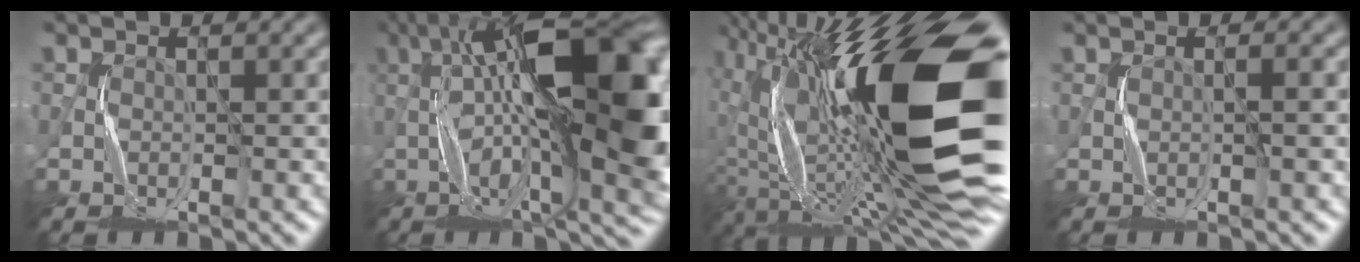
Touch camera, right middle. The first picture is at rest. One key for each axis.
{"total": 20.1, "fx": 1.1, "fy": 7.1, "fz": 18.7, "tx": -0.288, "ty": 0.035, "tz": 0.013}
{"total": 21.8, "fx": -0.2, "fy": 7.2, "fz": 20.6, "tx": -0.343, "ty": 0.004, "tz": -0.014}
{"total": 1.8, "fx": 0.3, "fy": 0.4, "fz": 1.7, "tx": -0.016, "ty": 0.001, "tz": -0.005}